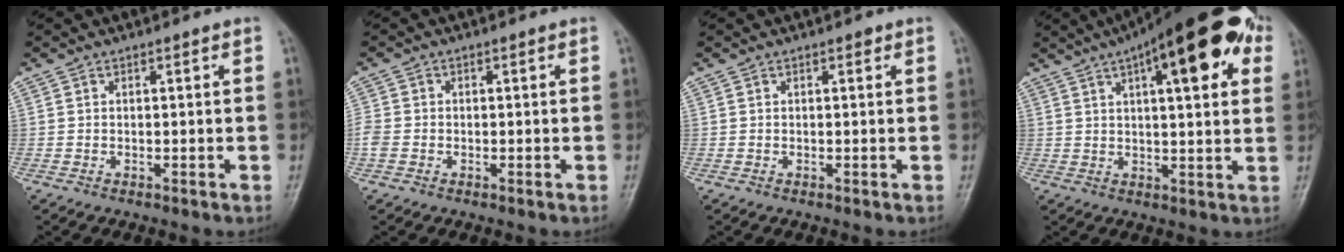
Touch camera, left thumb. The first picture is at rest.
{"total": 3.4, "force": [-1.0, 2.8, 1.7], "torque": [-0.038, 0.003, -0.022]}
{"total": 0.7, "force": [0.3, 0.5, 0.4], "torque": [0.004, 0.001, 0.001]}
{"total": 21.5, "force": [9.4, 7.2, 18.0], "torque": [-0.240, 0.014, 0.130]}